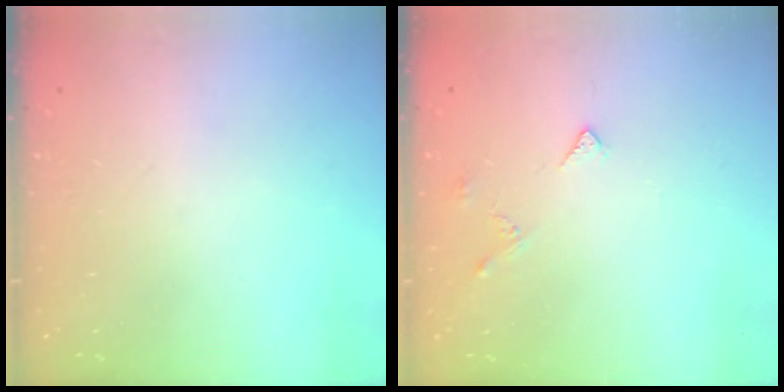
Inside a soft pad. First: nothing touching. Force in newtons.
{"total": 4.7, "press": 4.6, "slide": 0.8}